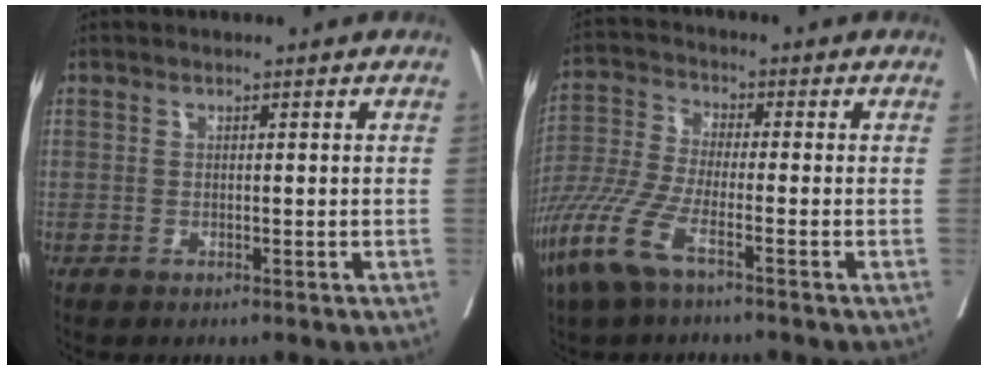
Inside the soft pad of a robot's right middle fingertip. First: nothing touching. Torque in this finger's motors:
{"motor_torque": [1.51, -0.63, 1.05, 0.21]}